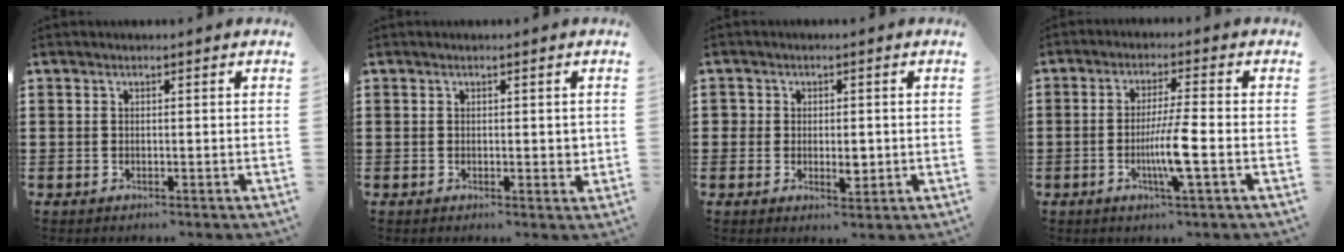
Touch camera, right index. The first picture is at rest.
{"total": 1.7, "force": [0.2, 1.0, 1.4], "torque": [-0.018, 0.003, 0.001]}
{"total": 3.0, "force": [-0.3, 2.0, 2.2], "torque": [-0.045, 0.006, -0.006]}
{"total": 6.7, "force": [-1.8, -0.1, 6.5], "torque": [-0.122, -0.017, -0.035]}